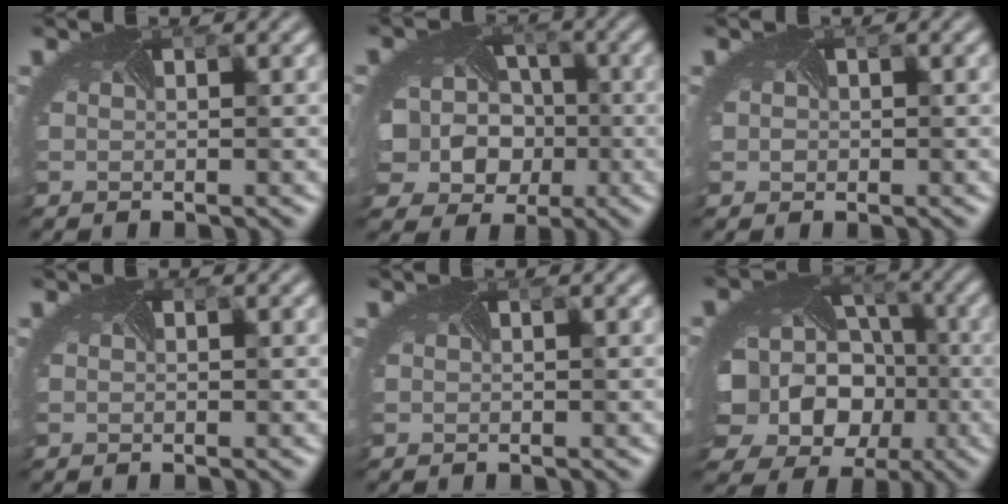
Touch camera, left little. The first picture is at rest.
{"total": 7.9, "force": [-2.3, 7.2, 2.2], "torque": [-0.062, -0.024, -0.034]}
{"total": 0.0}
{"total": 0.0}
{"total": 0.0}
{"total": 12.1, "force": [-2.9, 10.7, 4.9], "torque": [-0.133, -0.036, -0.039]}